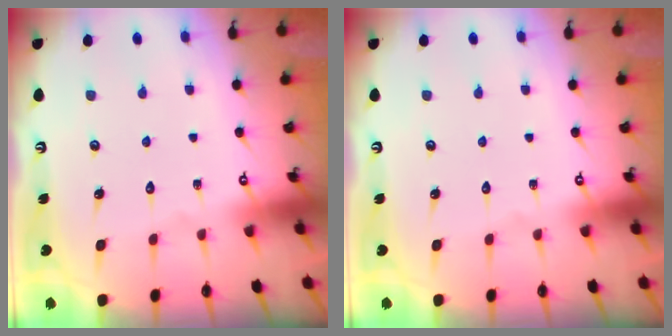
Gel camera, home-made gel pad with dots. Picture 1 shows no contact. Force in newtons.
{"total": 0.0}